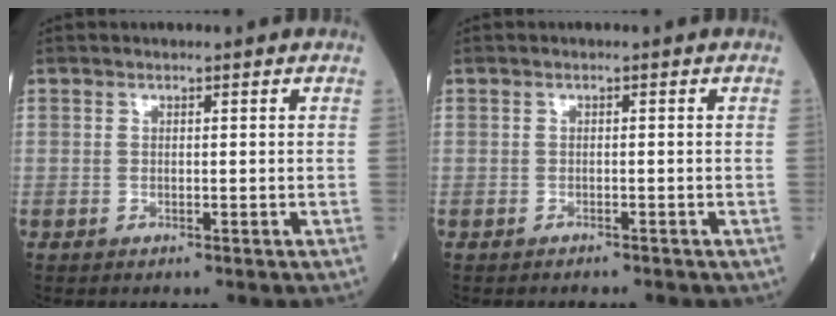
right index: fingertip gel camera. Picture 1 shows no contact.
{"total": 2.2, "force": [-1.9, 0.8, 0.7], "torque": [-0.016, -0.002, -0.019]}